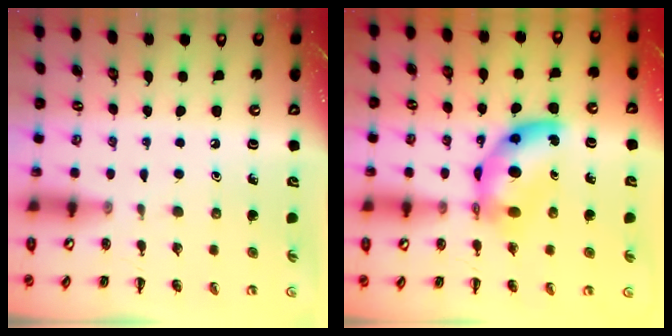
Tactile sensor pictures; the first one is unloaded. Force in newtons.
{"total": 8.6, "press": 8.4, "slide": 1.7}